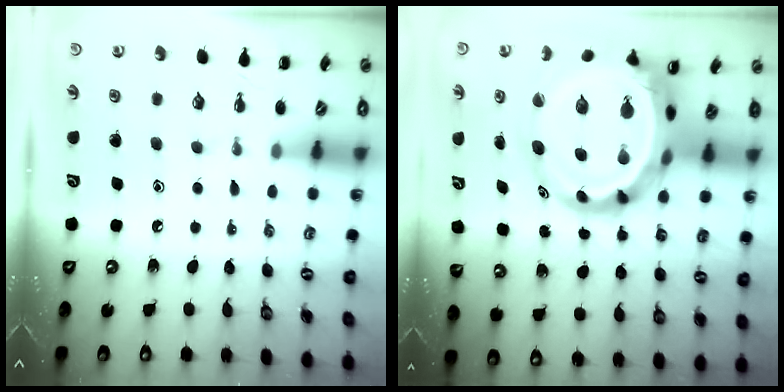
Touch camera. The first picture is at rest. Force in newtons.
{"total": 16.0, "press": 15.5, "slide": 4.1}